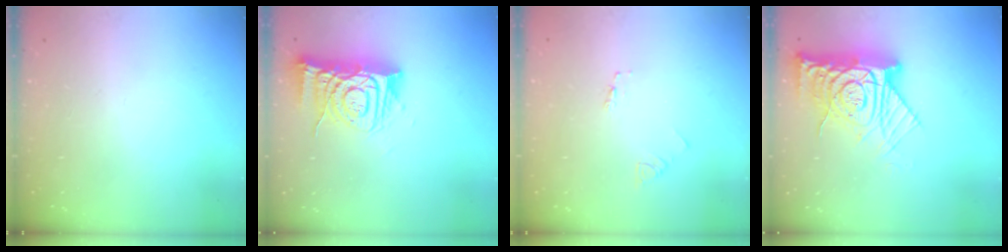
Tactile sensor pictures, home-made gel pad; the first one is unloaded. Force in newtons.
{"total": 12.6, "press": 12.6, "slide": 1.1}
{"total": 1.8, "press": 1.8, "slide": 0.2}
{"total": 17.3, "press": 17.2, "slide": 1.7}